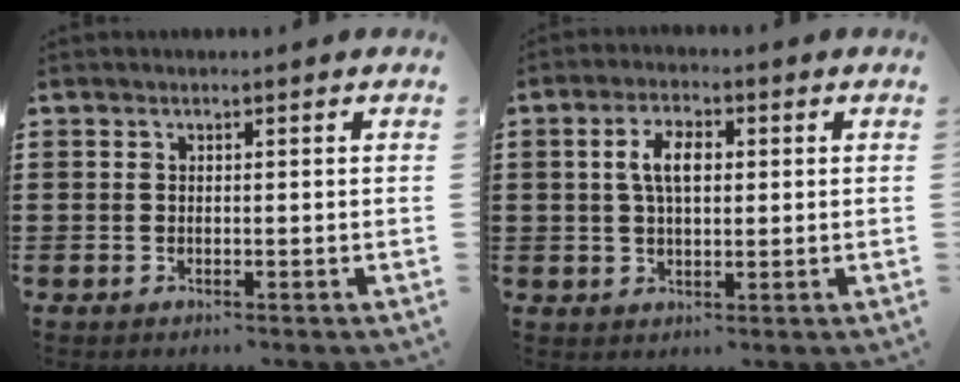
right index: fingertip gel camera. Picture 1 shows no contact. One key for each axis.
{"total": 5.2, "fx": 0.9, "fy": 2.6, "fz": 4.5, "tx": -0.094, "ty": 0.014, "tz": 0.012}